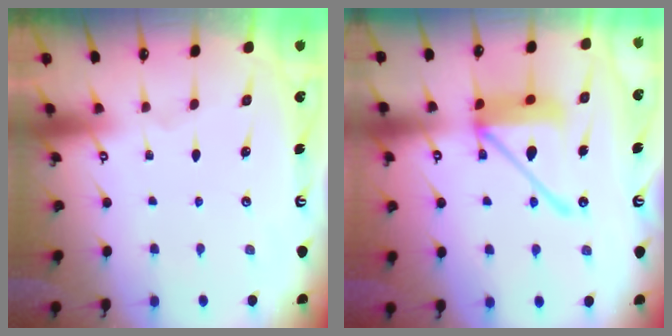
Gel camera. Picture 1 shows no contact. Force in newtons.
{"total": 15.1, "press": 14.9, "slide": 2.2}